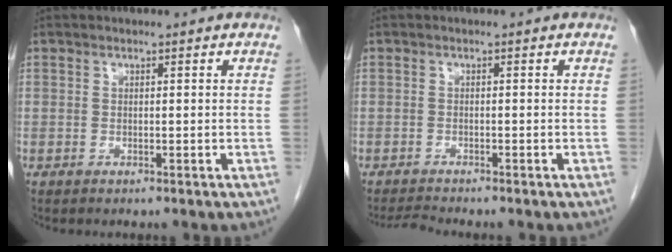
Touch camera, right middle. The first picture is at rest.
{"total": 1.9, "force": [-1.7, -0.7, 0.1], "torque": [-0.013, -0.015, -0.033]}